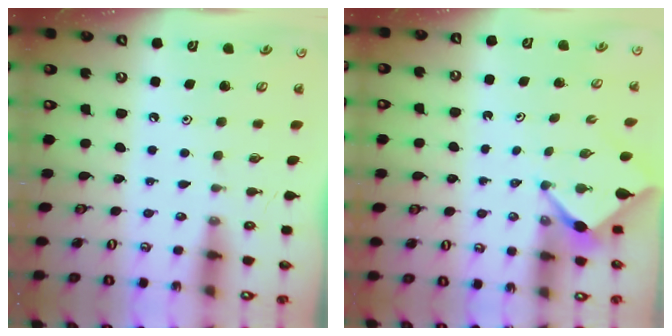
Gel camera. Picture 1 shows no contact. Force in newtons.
{"total": 2.6, "press": 2.6, "slide": 0.3}